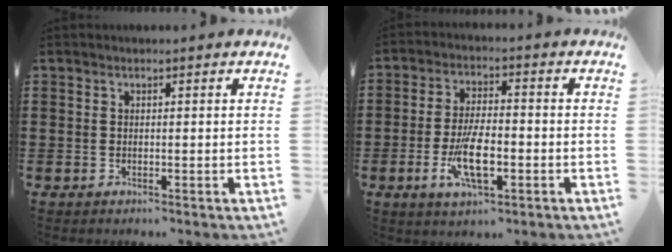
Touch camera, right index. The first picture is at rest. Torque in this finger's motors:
{"motor_torque": [1.07, 1.07, 0.83, 0.21]}